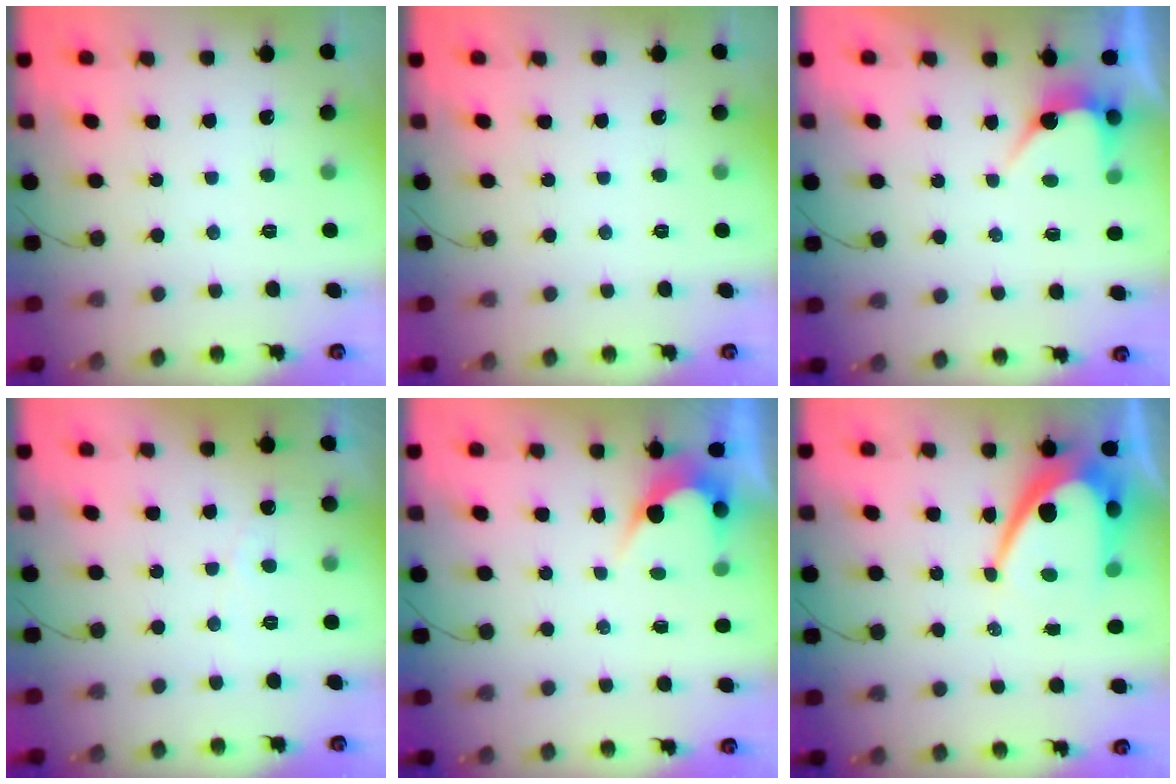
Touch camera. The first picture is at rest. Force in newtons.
{"total": 0.0}
{"total": 4.7, "press": 4.7, "slide": 0.2}
{"total": 3.0, "press": 3.0, "slide": 0.2}
{"total": 3.2, "press": 3.2, "slide": 0.2}
{"total": 13.0, "press": 13.0, "slide": 0.8}